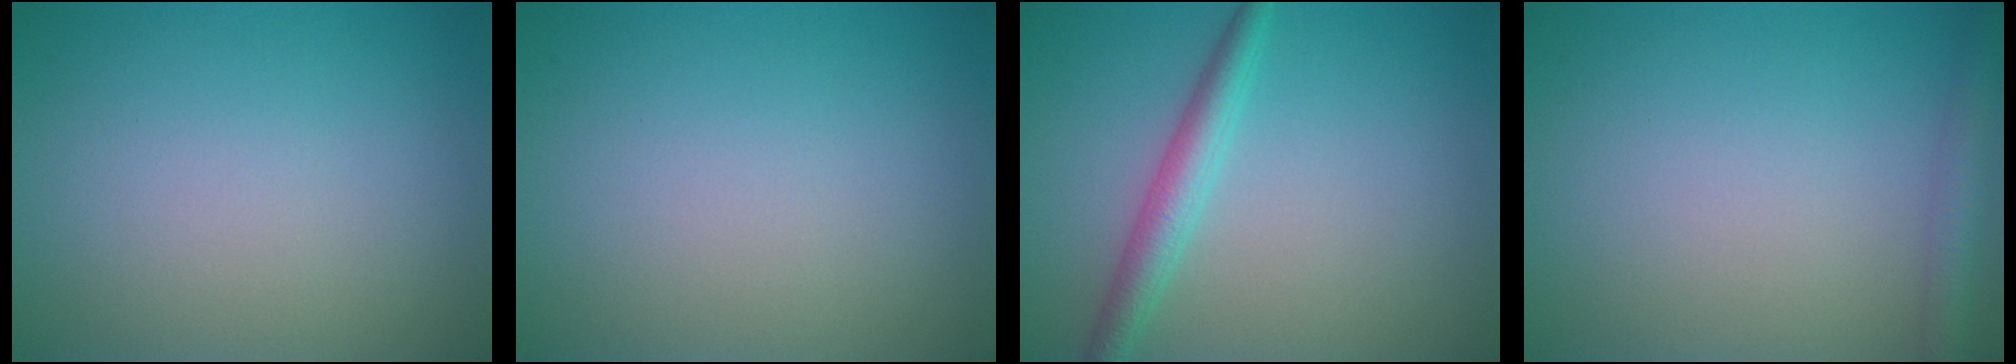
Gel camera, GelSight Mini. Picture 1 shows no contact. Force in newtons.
{"total": 0.0}
{"total": 2.9, "press": 2.9, "slide": 0.1}
{"total": 2.5, "press": 2.5, "slide": 0.1}